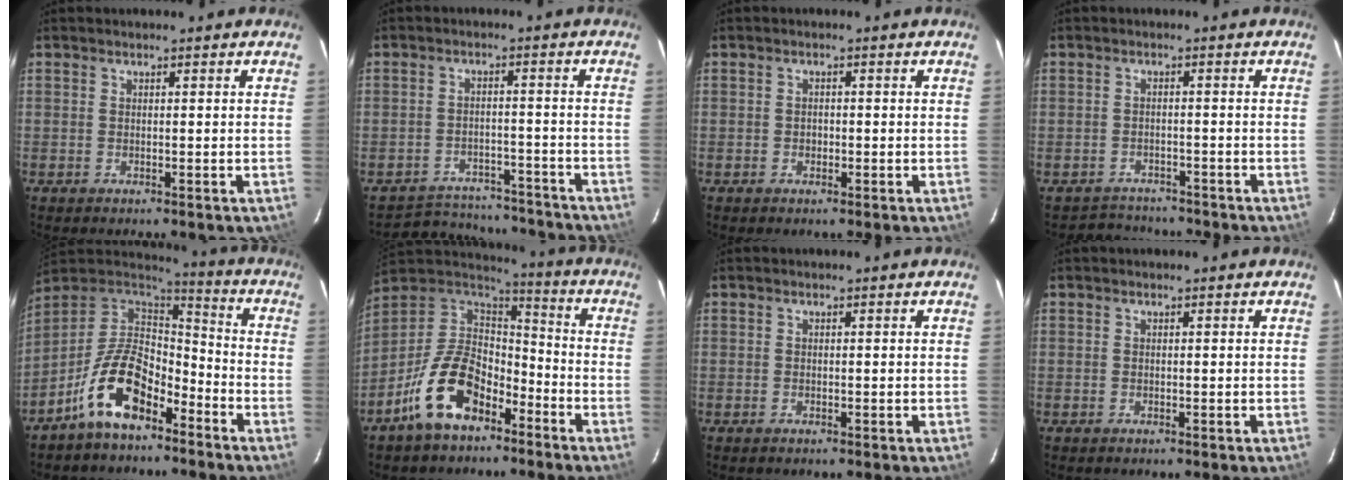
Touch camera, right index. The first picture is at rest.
{"total": 14.1, "force": [-12.6, 5.4, 3.1], "torque": [-0.070, 0.032, -0.157]}
{"total": 1.2, "force": [-0.5, 1.0, 0.4], "torque": [-0.007, 0.001, -0.006]}
{"total": 5.1, "force": [-4.4, 2.6, 0.1], "torque": [-0.014, 0.019, -0.070]}
{"total": 14.9, "force": [-8.8, 7.2, 9.8], "torque": [-0.195, 0.017, -0.160]}
{"total": 16.9, "force": [-9.8, 9.5, 9.9], "torque": [-0.203, 0.024, -0.166]}
{"total": 0.0}
{"total": 0.0}